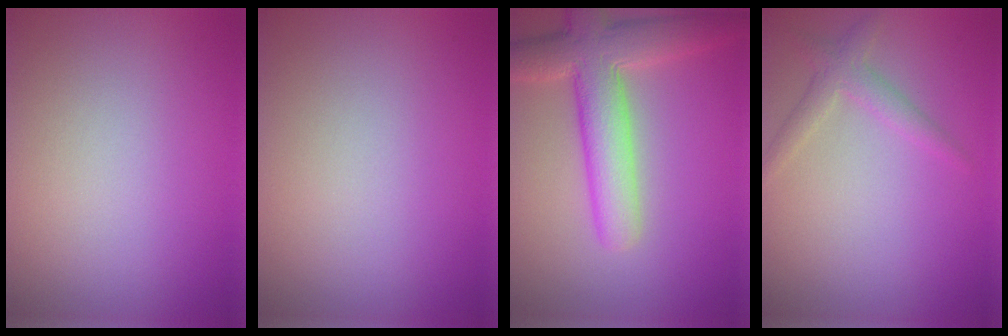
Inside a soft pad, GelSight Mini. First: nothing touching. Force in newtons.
{"total": 0.0}
{"total": 7.1, "press": 7.1, "slide": 0.5}
{"total": 1.9, "press": 1.9, "slide": 0.0}